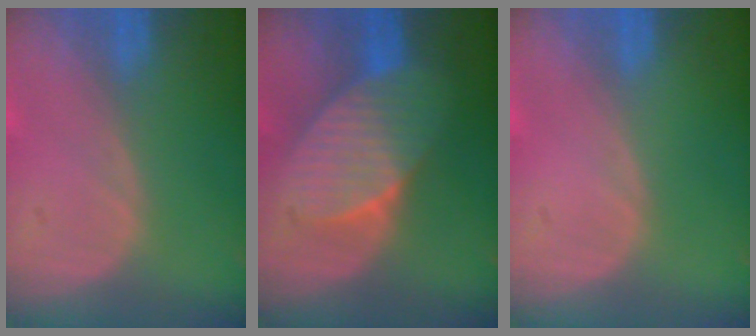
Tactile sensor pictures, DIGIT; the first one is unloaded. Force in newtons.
{"total": 7.3, "press": 7.3, "slide": 1.0}
{"total": 0.0}